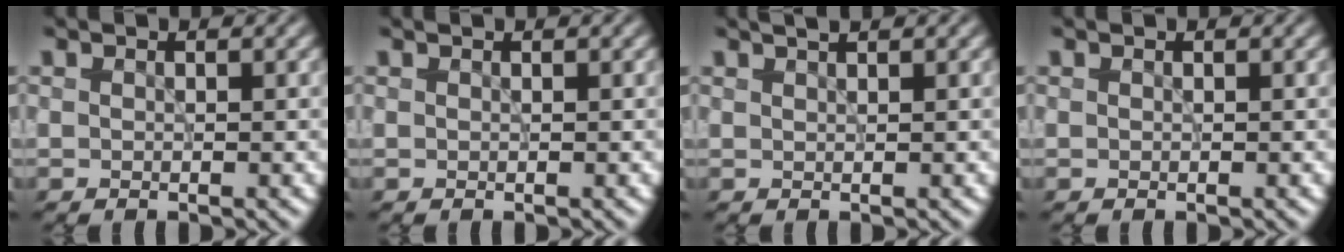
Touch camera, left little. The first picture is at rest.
{"total": 0.0}
{"total": 1.4, "force": [1.0, 0.3, 0.9], "torque": [-0.006, 0.002, 0.009]}
{"total": 0.0}